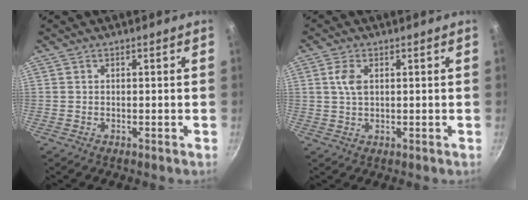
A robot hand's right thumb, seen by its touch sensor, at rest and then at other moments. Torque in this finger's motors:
{"motor_torque": [-0.33, 1.04, 0.76, 0.49, 0.09]}